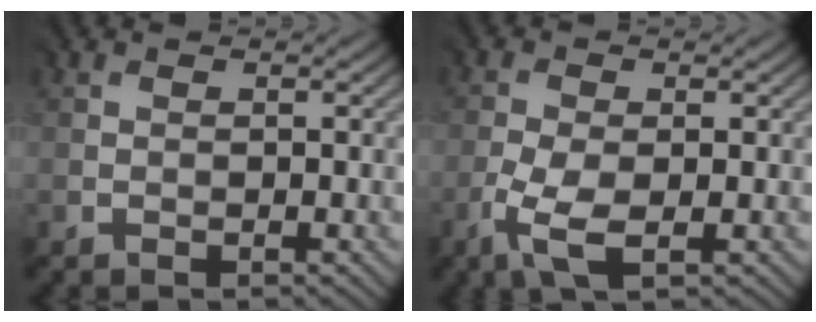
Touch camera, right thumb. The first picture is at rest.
{"total": 4.4, "force": [-2.1, 1.6, 3.5], "torque": [-0.092, -0.004, -0.046]}